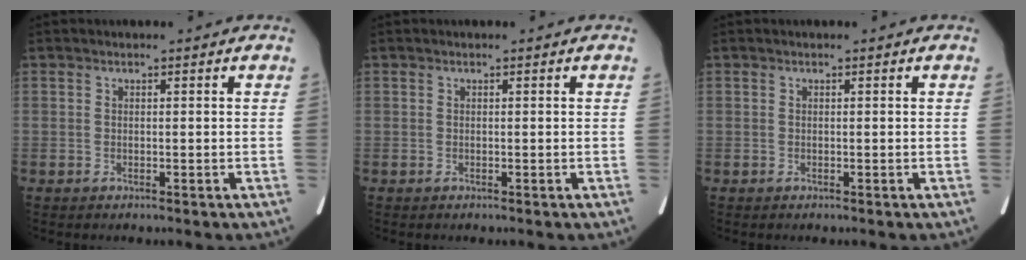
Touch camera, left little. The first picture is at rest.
{"total": 0.0}
{"total": 0.0}